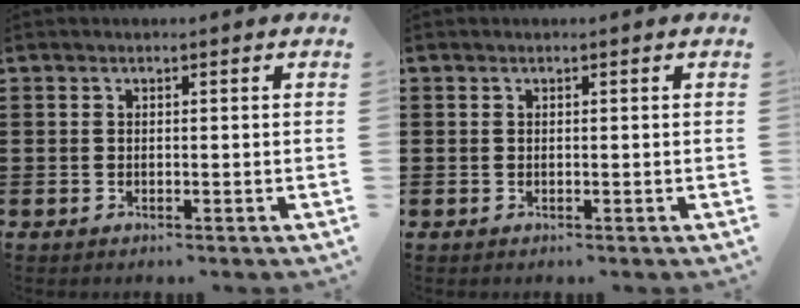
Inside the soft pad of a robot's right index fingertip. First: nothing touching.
{"total": 0.0}